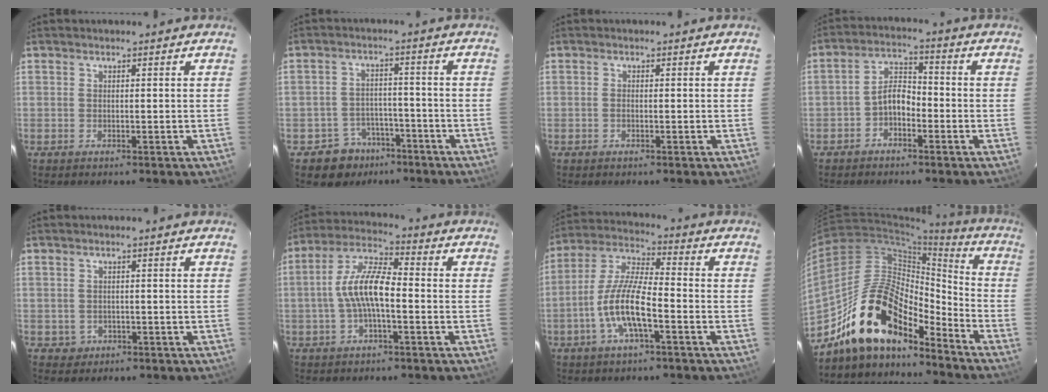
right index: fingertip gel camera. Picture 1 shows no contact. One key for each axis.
{"total": 7.1, "fx": -4.7, "fy": 5.3, "fz": 0.4, "tx": -0.021, "ty": 0.028, "tz": -0.064}
{"total": 0.7, "fx": -0.2, "fy": 0.3, "fz": 0.6, "tx": -0.013, "ty": 0.002, "tz": -0.006}
{"total": 5.0, "fx": -2.6, "fy": 2.9, "fz": 3.2, "tx": -0.062, "ty": 0.019, "tz": -0.047}
{"total": 2.2, "fx": -0.6, "fy": 2.0, "fz": 0.4, "tx": -0.009, "ty": 0.002, "tz": 0.001}
{"total": 9.7, "fx": -1.7, "fy": 3.1, "fz": 9.1, "tx": -0.189, "ty": 0.016, "tz": -0.033}
{"total": 11.3, "fx": -4.3, "fy": 2.8, "fz": 10.0, "tx": -0.213, "ty": 0.000, "tz": -0.082}
{"total": 17.7, "fx": -14.3, "fy": 7.0, "fz": 7.8, "tx": -0.143, "ty": 0.027, "tz": -0.256}